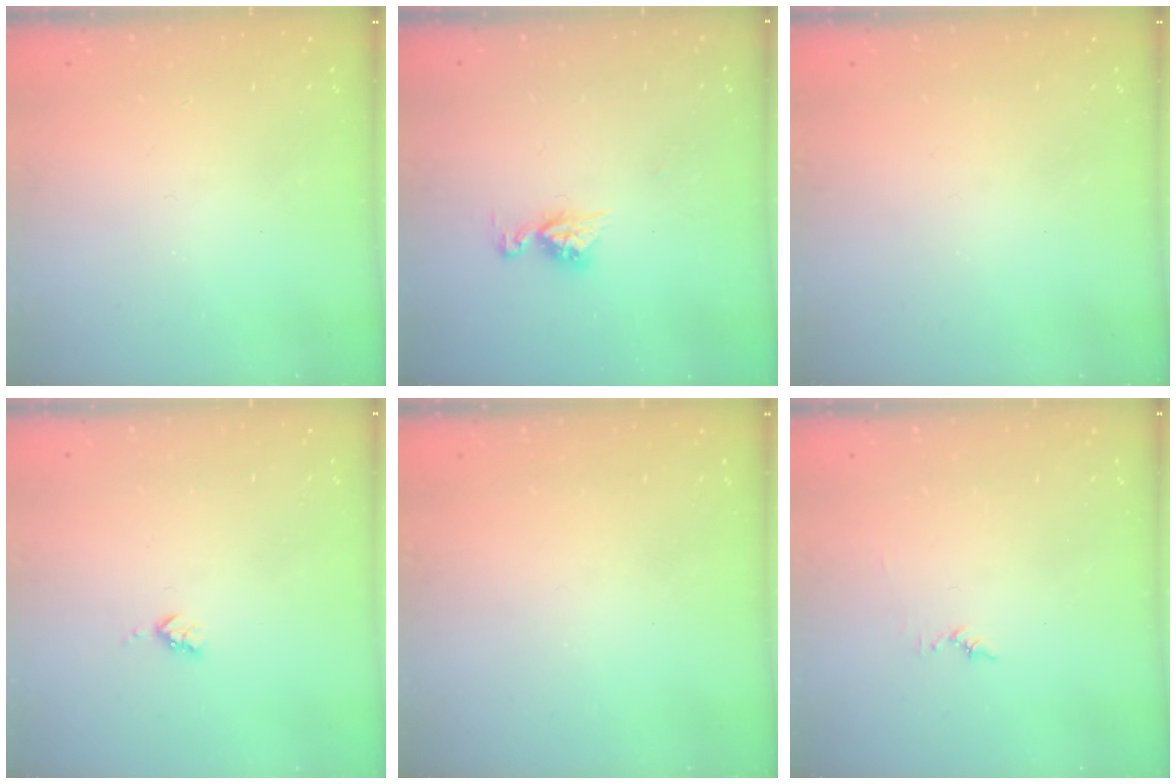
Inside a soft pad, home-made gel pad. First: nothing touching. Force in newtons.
{"total": 6.9, "press": 6.8, "slide": 0.6}
{"total": 0.0}
{"total": 3.0, "press": 3.0, "slide": 0.3}
{"total": 0.0}
{"total": 4.4, "press": 4.4, "slide": 0.4}